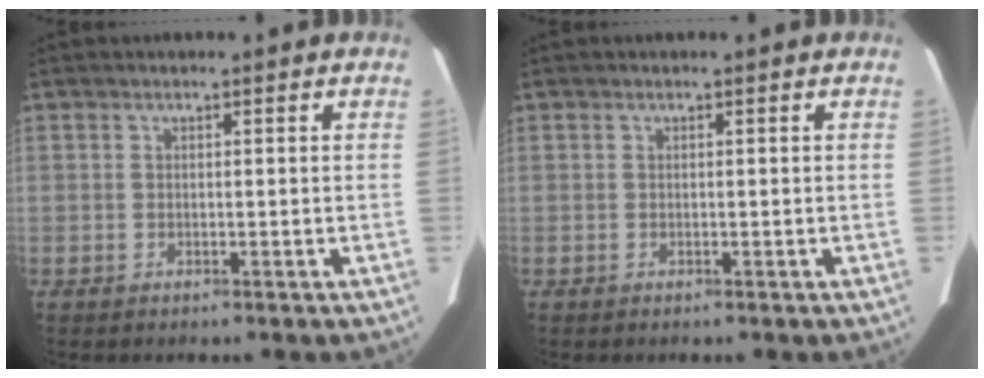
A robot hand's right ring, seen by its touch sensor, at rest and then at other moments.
{"total": 0.0}